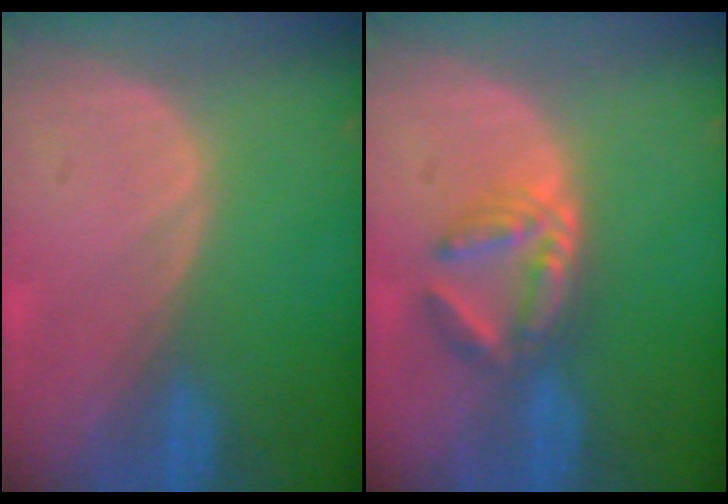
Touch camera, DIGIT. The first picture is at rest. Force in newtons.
{"total": 6.0, "press": 5.4, "slide": 2.7}